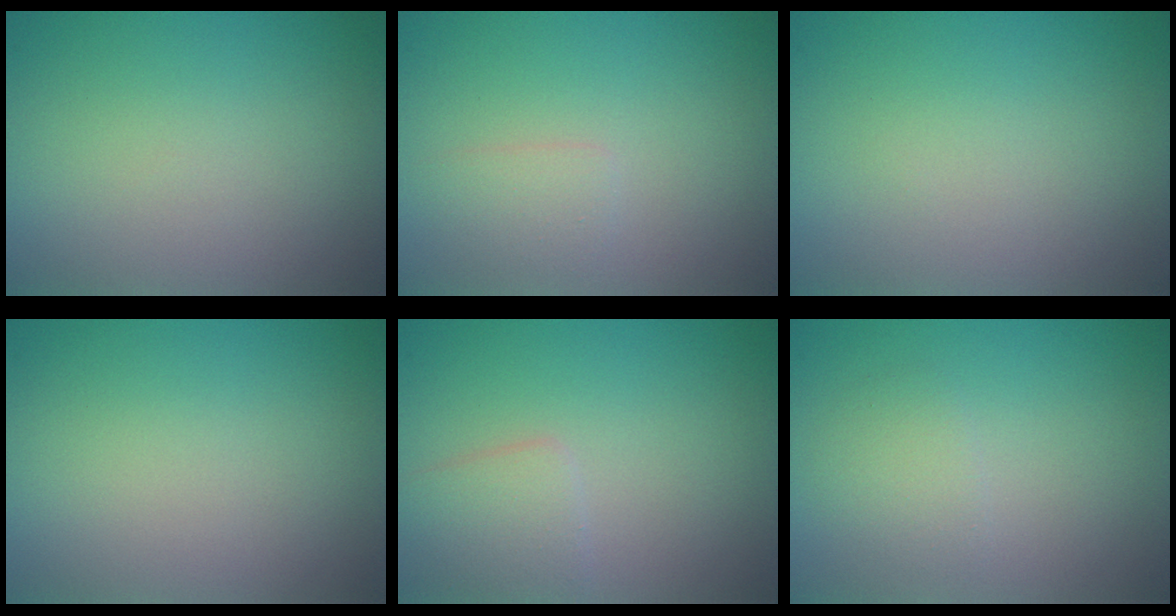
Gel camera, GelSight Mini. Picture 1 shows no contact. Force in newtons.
{"total": 1.3, "press": 1.3, "slide": 0.0}
{"total": 0.0}
{"total": 0.0}
{"total": 2.2, "press": 2.2, "slide": 0.1}
{"total": 1.6, "press": 1.6, "slide": 0.1}